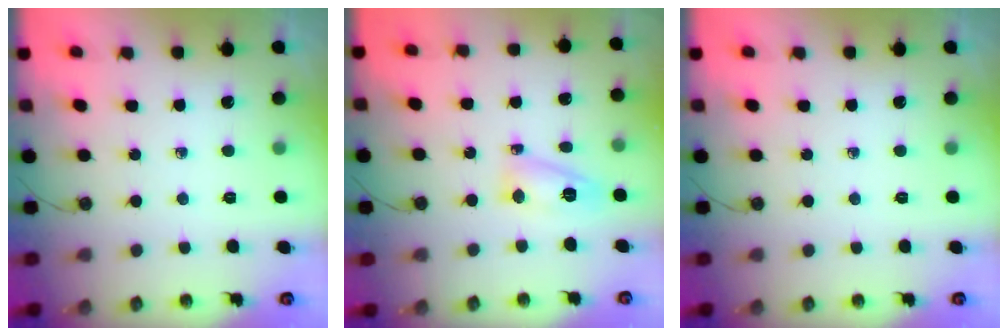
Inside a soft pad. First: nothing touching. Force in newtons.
{"total": 8.3, "press": 8.2, "slide": 0.8}
{"total": 0.0}